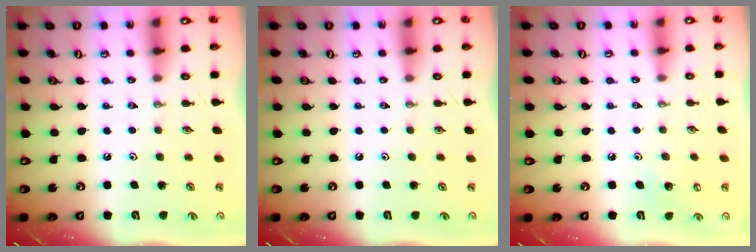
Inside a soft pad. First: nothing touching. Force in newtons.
{"total": 0.0}
{"total": 5.6, "press": 5.6, "slide": 0.9}